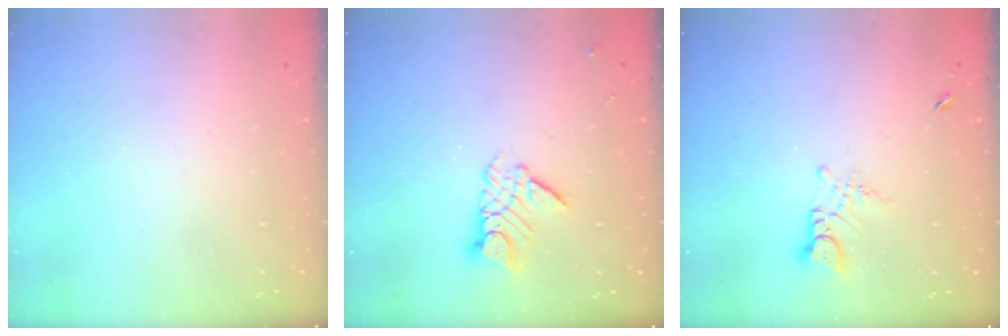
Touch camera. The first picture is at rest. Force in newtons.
{"total": 9.6, "press": 9.5, "slide": 0.8}
{"total": 2.8, "press": 2.8, "slide": 0.3}